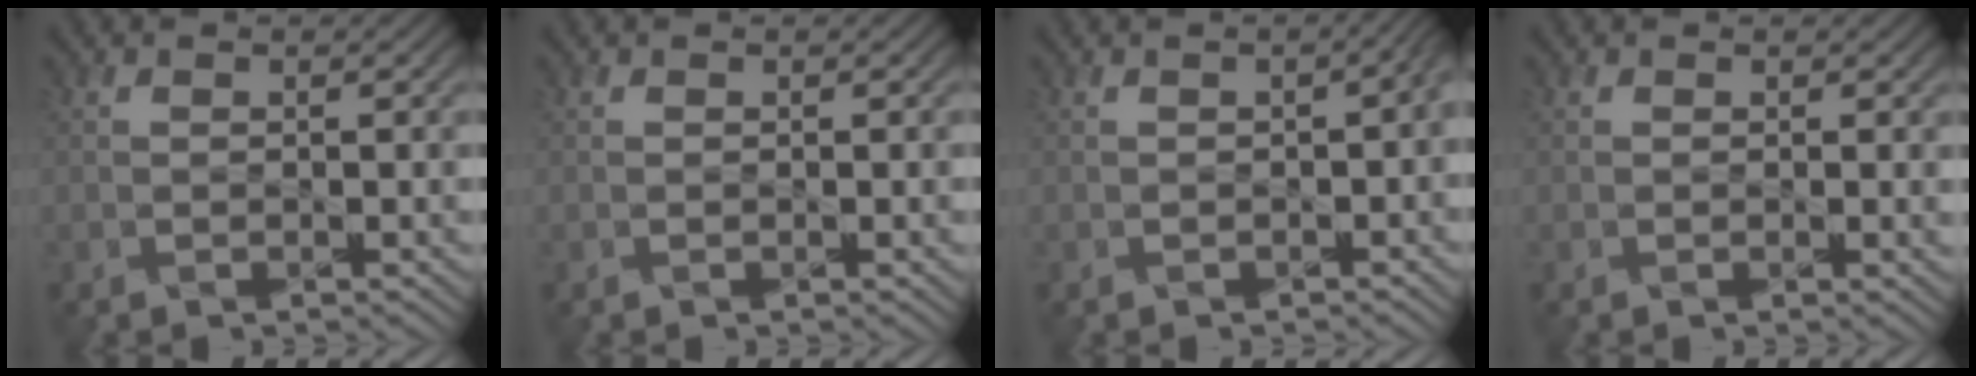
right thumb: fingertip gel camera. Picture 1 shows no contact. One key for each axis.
{"total": 0.0}
{"total": 3.2, "fx": -0.5, "fy": 1.4, "fz": 2.8, "tx": -0.033, "ty": -0.005, "tz": 0.000}
{"total": 0.6, "fx": 0.2, "fy": 0.1, "fz": 0.5, "tx": -0.006, "ty": -0.005, "tz": 0.005}